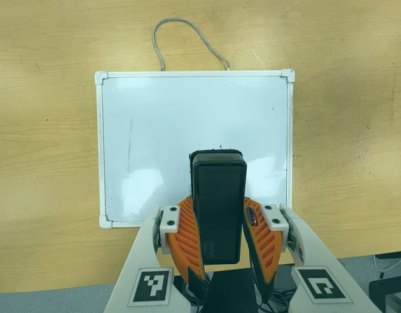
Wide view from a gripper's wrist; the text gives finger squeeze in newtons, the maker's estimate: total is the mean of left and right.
{"total": 8.9, "left": 7.5, "right": 10.4}